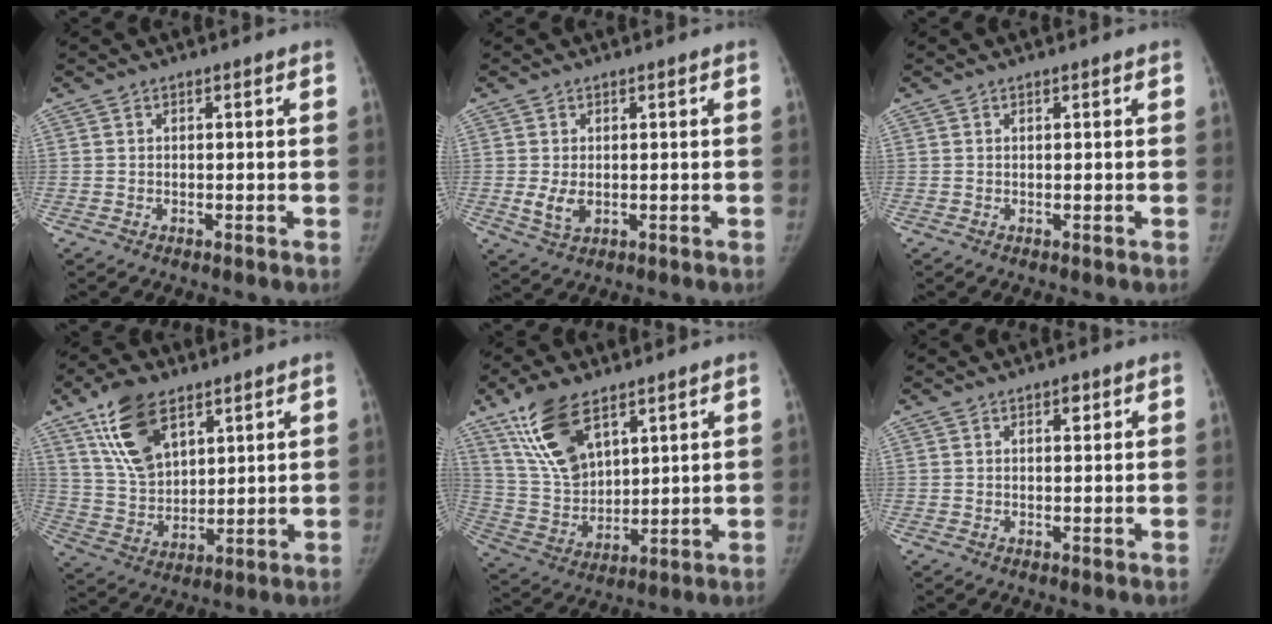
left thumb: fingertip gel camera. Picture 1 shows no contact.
{"total": 3.7, "force": [-0.2, 2.4, 2.9], "torque": [-0.057, -0.010, 0.004]}
{"total": 0.0}
{"total": 13.8, "force": [8.0, 7.3, 8.6], "torque": [-0.137, -0.030, 0.159]}
{"total": 14.7, "force": [8.8, 7.1, 9.4], "torque": [-0.159, -0.036, 0.181]}
{"total": 1.5, "force": [0.8, 0.8, 1.0], "torque": [-0.007, -0.002, 0.010]}